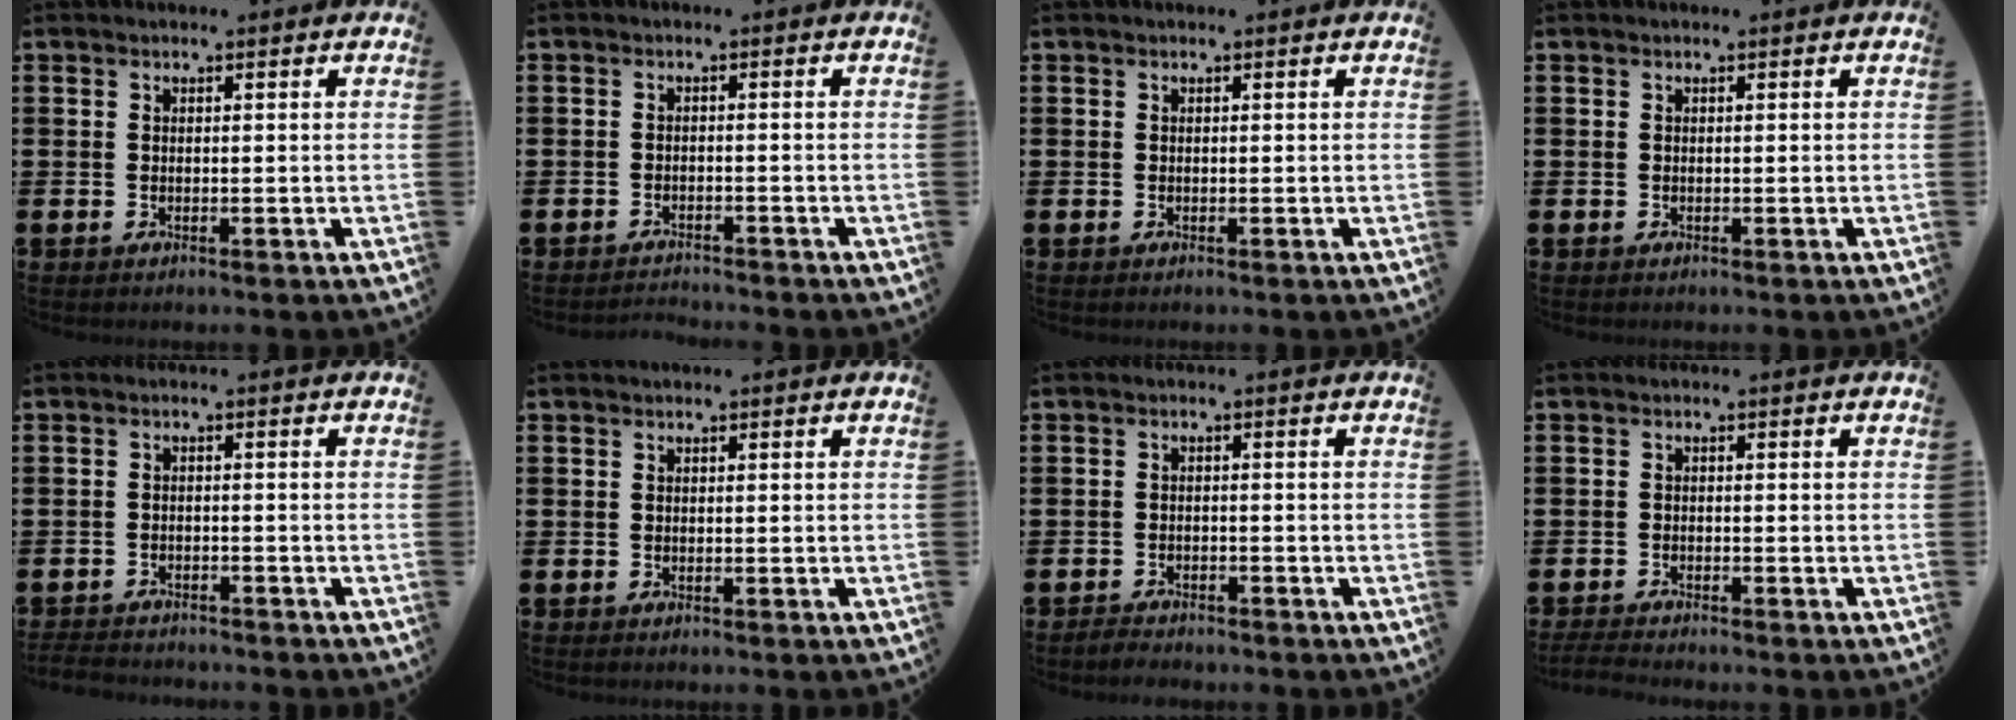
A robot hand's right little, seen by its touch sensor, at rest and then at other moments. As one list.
[{"total": 1.4, "force": [-1.4, -0.1, -0.1], "torque": [-0.002, 0.003, -0.029]}, {"total": 0.0}, {"total": 0.0}, {"total": 1.9, "force": [-1.9, 0.1, -0.1], "torque": [-0.004, 0.001, -0.042]}, {"total": 0.0}, {"total": 1.5, "force": [-1.4, 0.2, 0.0], "torque": [-0.005, 0.003, -0.031]}, {"total": 1.5, "force": [-1.3, 0.1, 0.6], "torque": [-0.011, 0.002, -0.026]}]